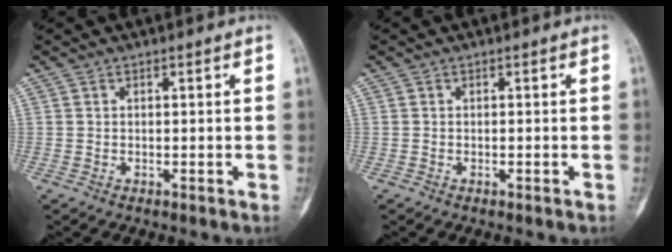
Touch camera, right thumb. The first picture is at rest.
{"total": 0.0}